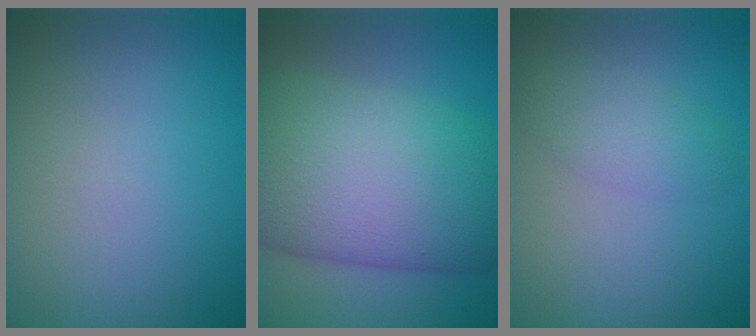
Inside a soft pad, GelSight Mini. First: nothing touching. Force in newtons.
{"total": 14.6, "press": 14.6, "slide": 0.4}
{"total": 2.4, "press": 2.4, "slide": 0.0}